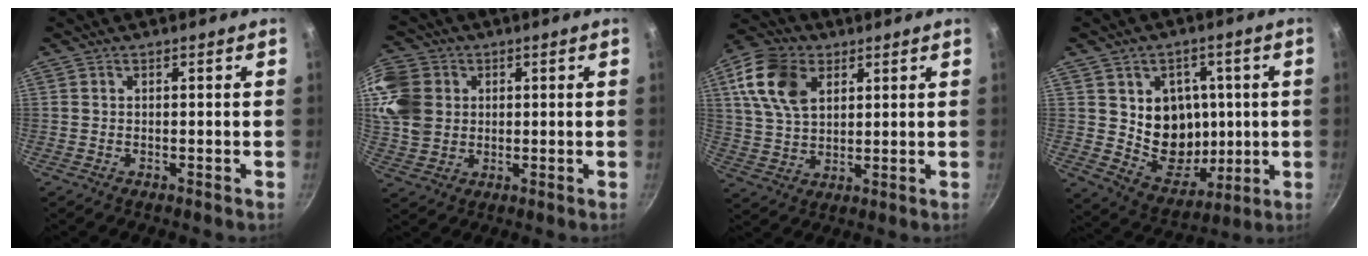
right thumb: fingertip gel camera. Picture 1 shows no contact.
{"total": 15.9, "force": [3.9, 13.4, 7.6], "torque": [-0.173, 0.007, 0.073]}
{"total": 13.1, "force": [4.9, 8.8, 8.4], "torque": [-0.143, -0.005, 0.088]}
{"total": 13.8, "force": [1.2, 12.0, 6.7], "torque": [-0.053, -0.016, 0.035]}